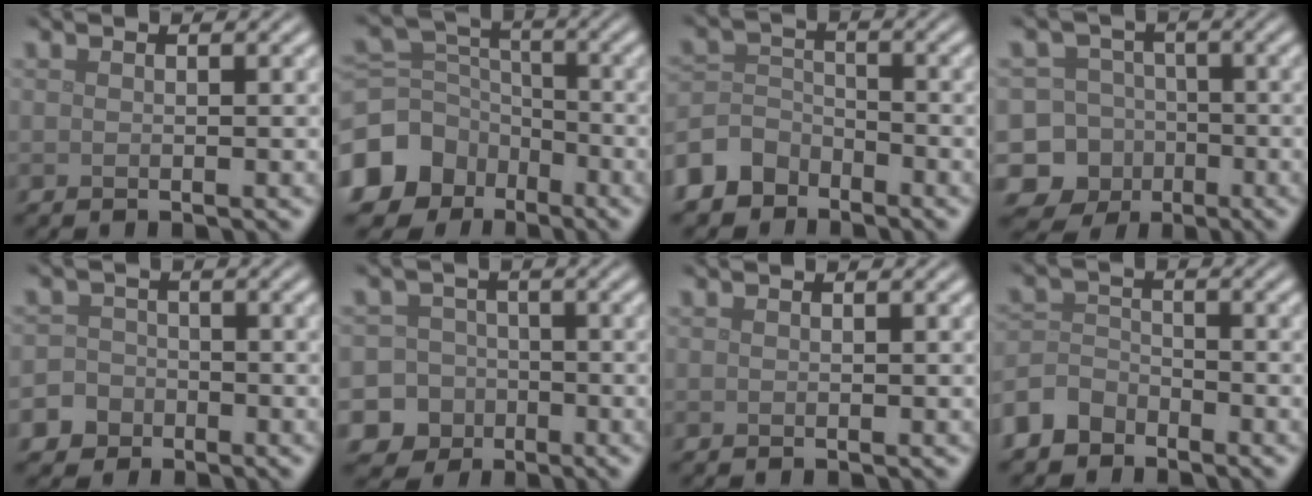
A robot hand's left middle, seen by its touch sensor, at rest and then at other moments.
{"total": 11.1, "force": [-6.3, 8.6, 3.1], "torque": [-0.104, -0.025, -0.111]}
{"total": 4.5, "force": [-3.6, 2.7, 0.7], "torque": [-0.013, 0.000, -0.081]}
{"total": 14.4, "force": [-6.6, 12.7, 1.8], "torque": [-0.060, -0.032, -0.120]}
{"total": 4.5, "force": [-2.7, 3.6, 0.5], "torque": [0.008, -0.008, -0.056]}
{"total": 9.5, "force": [-4.9, 8.1, 1.0], "torque": [-0.012, -0.028, -0.101]}
{"total": 0.0}
{"total": 3.5, "force": [-2.8, 2.0, 0.6], "torque": [-0.009, 0.004, -0.067]}